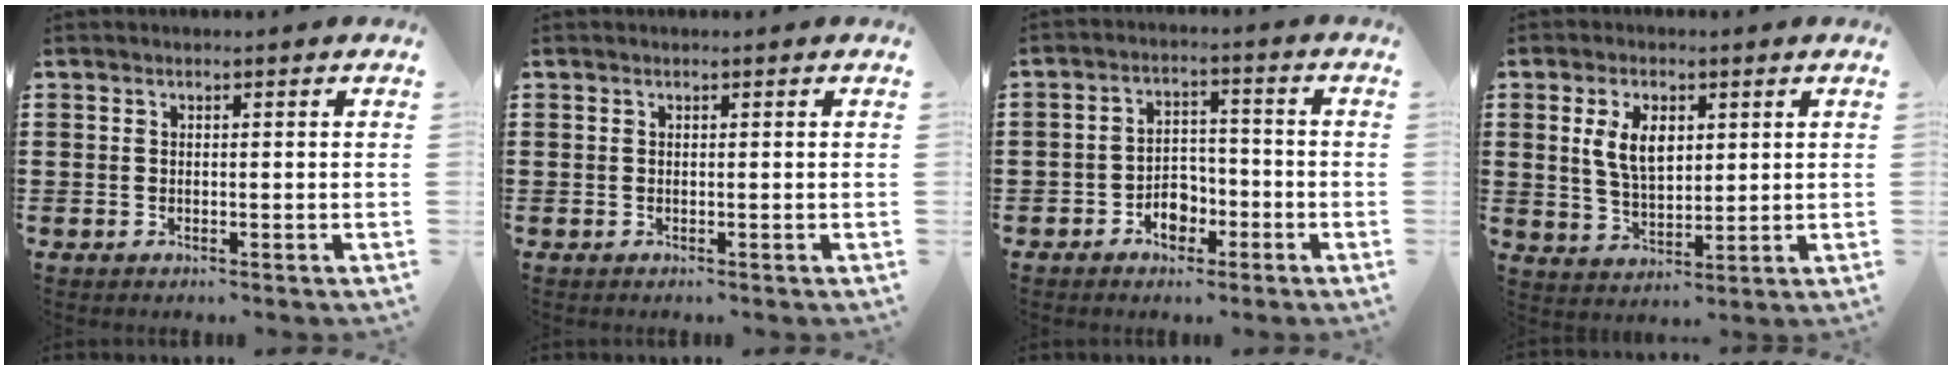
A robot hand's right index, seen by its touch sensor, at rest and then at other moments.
{"total": 0.0}
{"total": 4.4, "force": [-2.6, 3.0, 2.0], "torque": [-0.028, 0.007, -0.051]}
{"total": 6.3, "force": [1.7, 3.5, 5.0], "torque": [-0.115, 0.008, 0.026]}